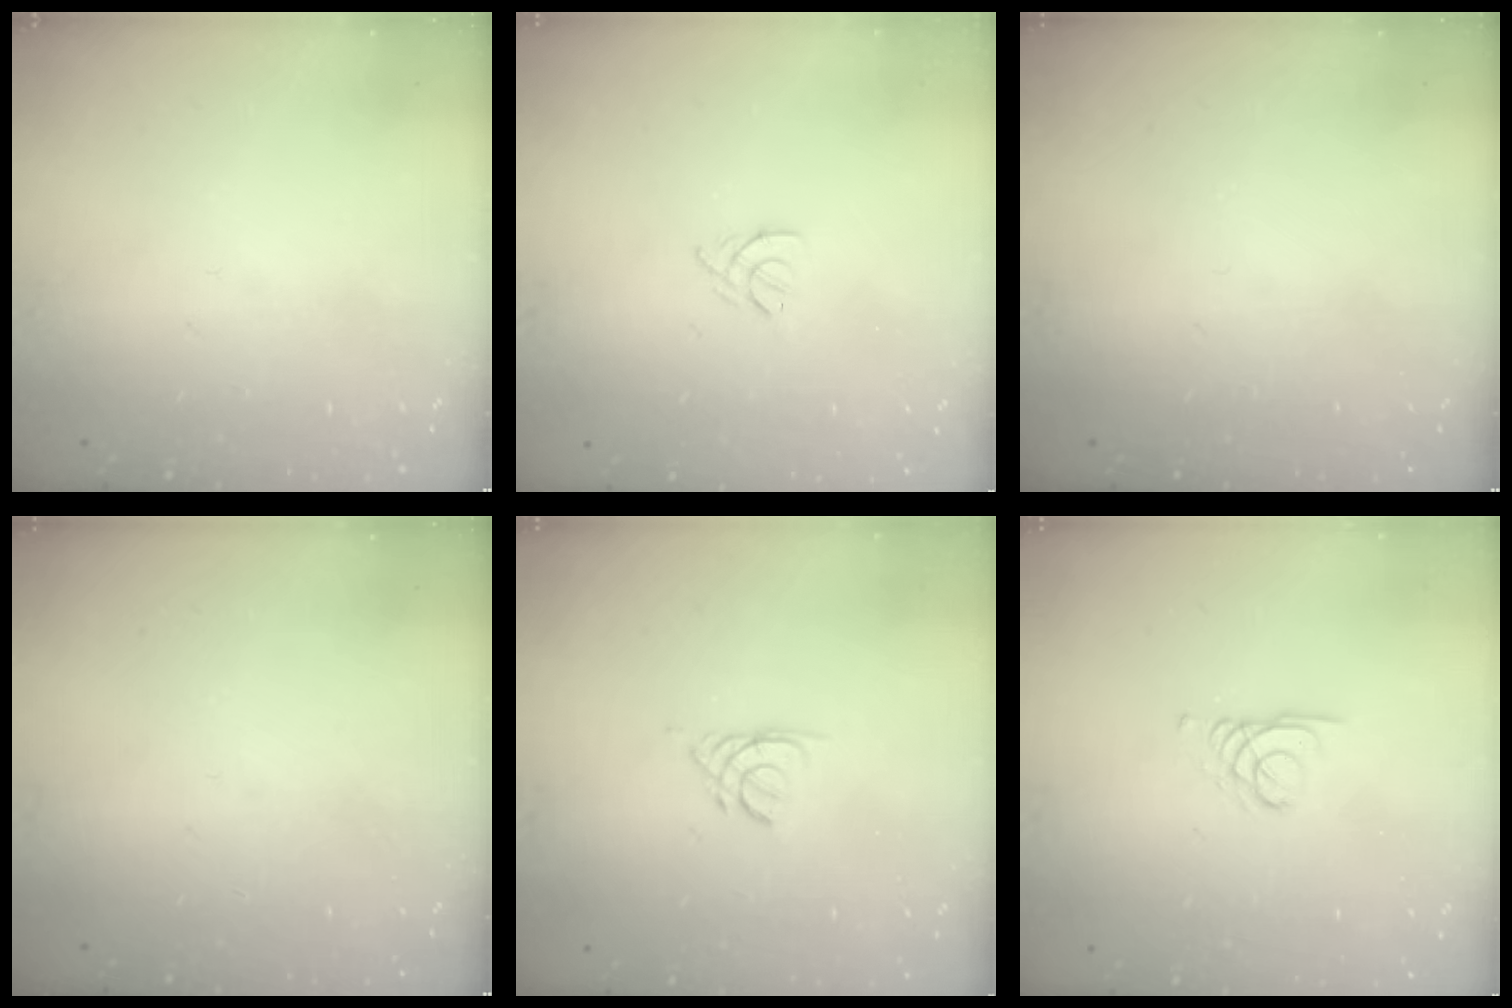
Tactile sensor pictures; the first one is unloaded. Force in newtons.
{"total": 2.5, "press": 2.4, "slide": 0.6}
{"total": 0.0}
{"total": 0.0}
{"total": 2.1, "press": 2.0, "slide": 0.4}
{"total": 1.7, "press": 1.7, "slide": 0.2}